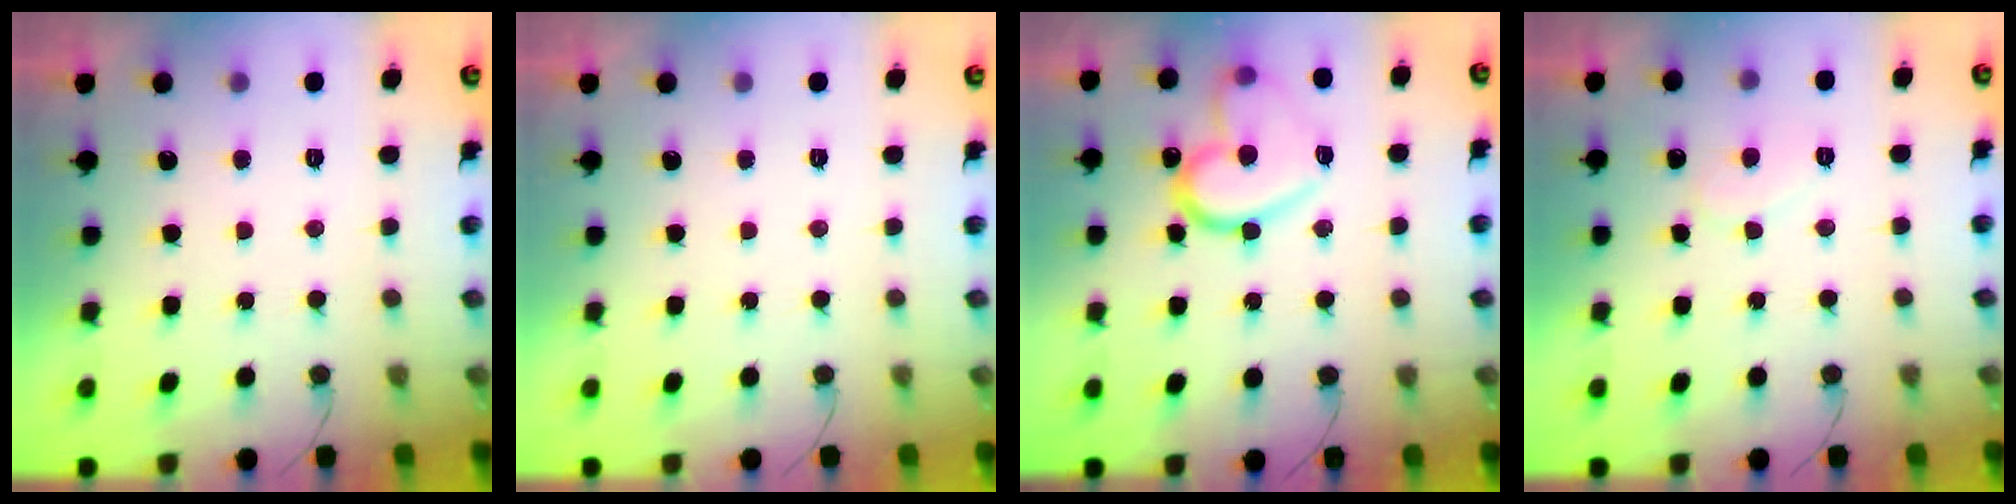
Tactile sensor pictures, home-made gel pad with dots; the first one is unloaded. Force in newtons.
{"total": 0.0}
{"total": 17.7, "press": 17.6, "slide": 1.2}
{"total": 7.7, "press": 7.7, "slide": 0.5}